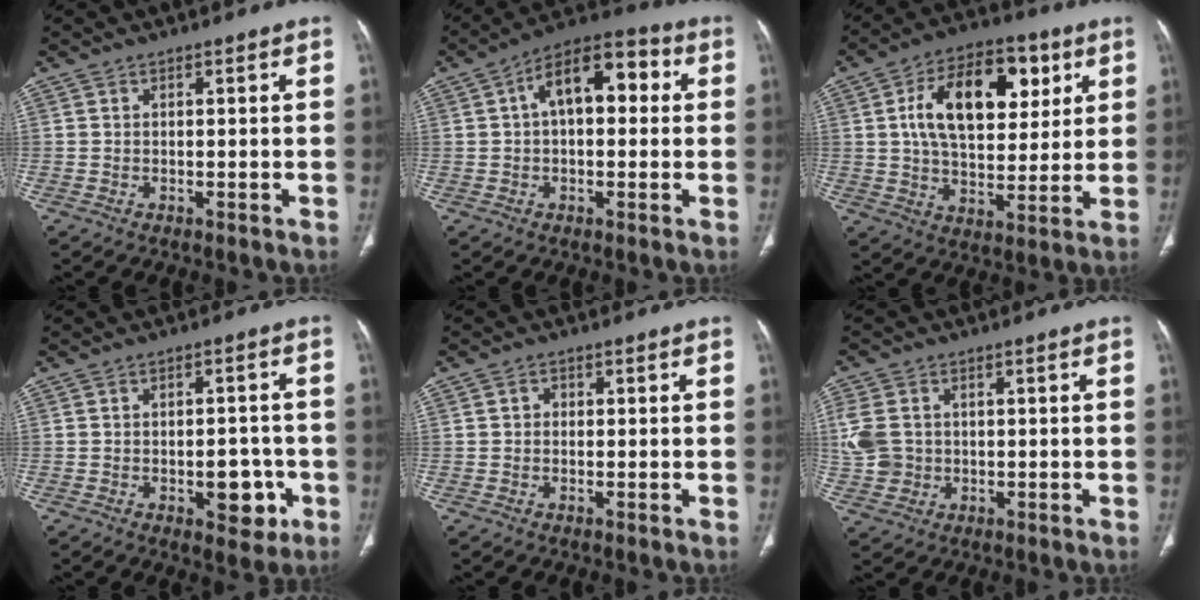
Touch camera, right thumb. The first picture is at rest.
{"total": 12.8, "force": [2.4, 6.9, 10.6], "torque": [-0.144, 0.039, 0.028]}
{"total": 19.1, "force": [5.7, 11.1, 14.5], "torque": [-0.199, -0.002, 0.090]}
{"total": 7.0, "force": [-2.3, 4.0, 5.3], "torque": [-0.039, 0.014, -0.022]}
{"total": 1.2, "force": [0.1, 1.1, 0.5], "torque": [-0.004, 0.004, 0.000]}
{"total": 8.8, "force": [0.9, 7.2, 5.0], "torque": [-0.121, 0.001, 0.024]}